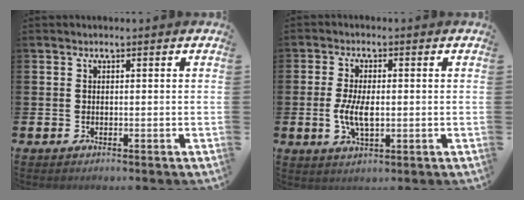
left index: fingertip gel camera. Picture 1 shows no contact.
{"total": 5.1, "force": [-0.3, 2.3, 4.5], "torque": [-0.094, 0.000, -0.010]}